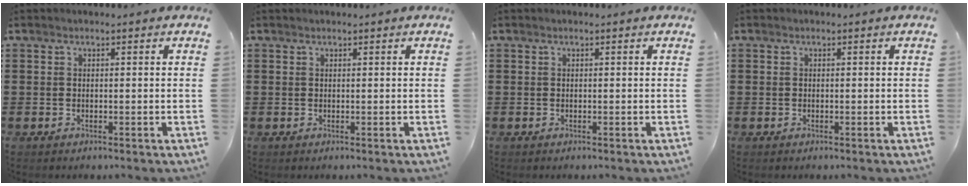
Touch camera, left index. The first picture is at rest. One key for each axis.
{"total": 0.0}
{"total": 0.0}
{"total": 0.0}